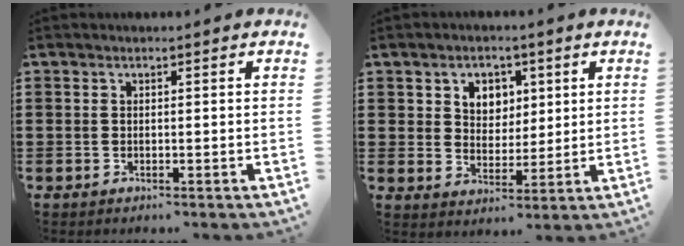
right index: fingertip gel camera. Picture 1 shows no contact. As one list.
[{"total": 4.4, "force": [2.0, 3.8, 1.1], "torque": [-0.033, 0.011, 0.033]}]